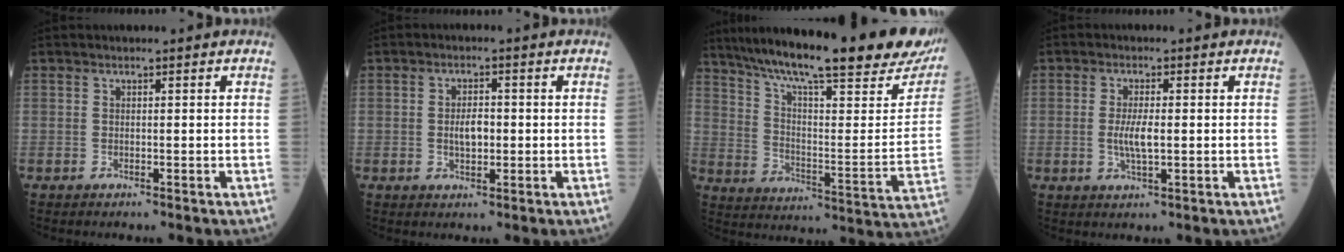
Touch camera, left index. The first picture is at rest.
{"total": 3.3, "force": [-0.2, 1.6, 2.9], "torque": [-0.055, 0.004, -0.003]}
{"total": 31.7, "force": [26.0, 3.6, 17.8], "torque": [-0.273, -0.057, 0.348]}
{"total": 3.7, "force": [-0.2, 0.8, 3.6], "torque": [-0.079, -0.005, -0.003]}